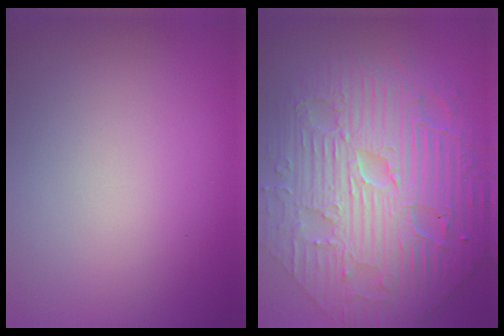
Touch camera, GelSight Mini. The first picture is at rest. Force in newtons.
{"total": 11.5, "press": 7.9, "slide": 8.4}